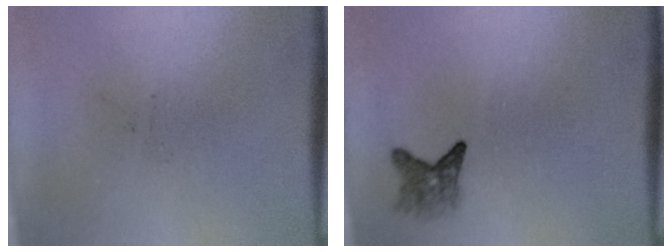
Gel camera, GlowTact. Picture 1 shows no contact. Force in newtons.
{"total": 2.4}